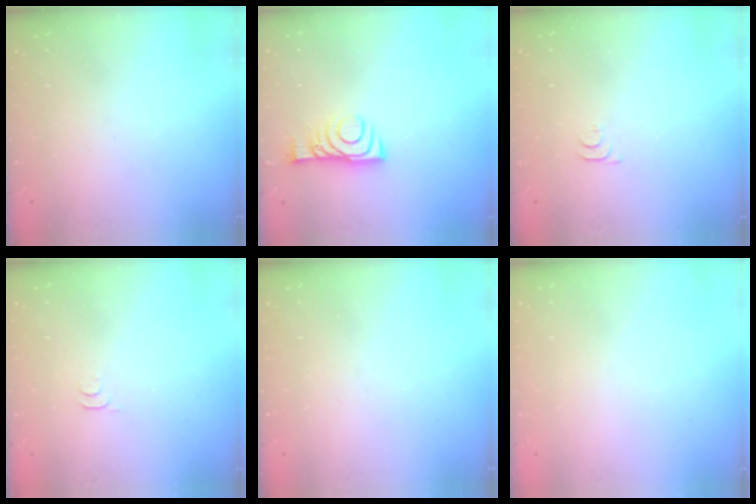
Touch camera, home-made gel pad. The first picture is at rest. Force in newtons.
{"total": 7.7, "press": 7.6, "slide": 0.9}
{"total": 5.3, "press": 5.2, "slide": 0.6}
{"total": 4.9, "press": 4.9, "slide": 0.5}
{"total": 0.0}
{"total": 1.7, "press": 1.6, "slide": 0.1}